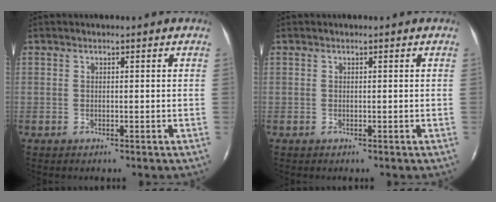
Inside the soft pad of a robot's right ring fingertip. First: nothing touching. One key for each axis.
{"total": 0.0}